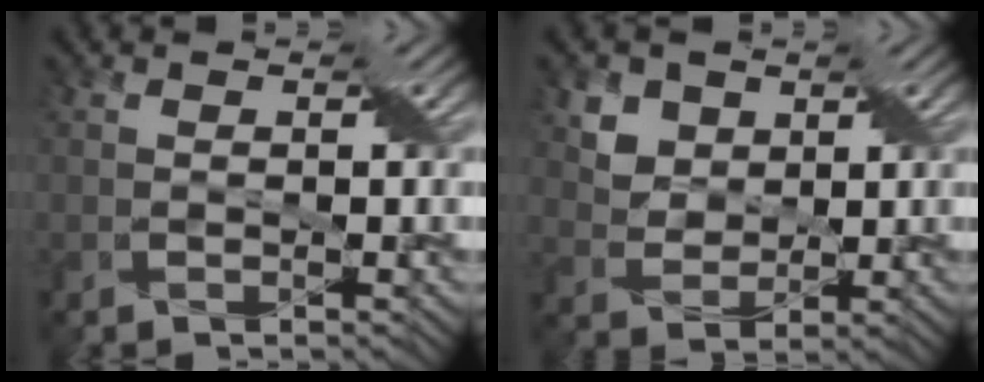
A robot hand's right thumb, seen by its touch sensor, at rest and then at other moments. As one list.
[{"total": 4.7, "force": [2.5, 3.7, 1.6], "torque": [-0.056, -0.015, 0.057]}]